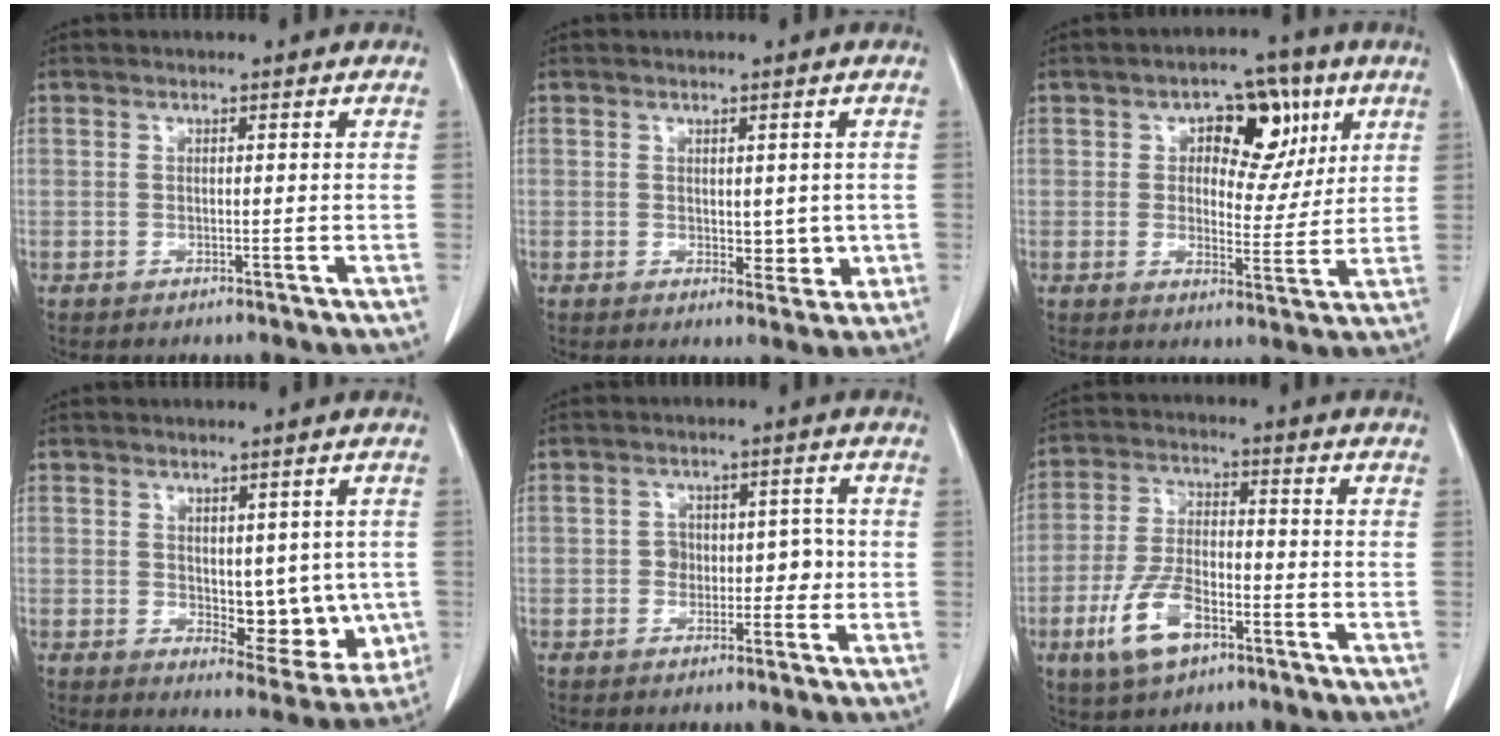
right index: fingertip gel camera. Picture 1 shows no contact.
{"total": 3.4, "force": [0.1, 2.1, 2.6], "torque": [-0.026, -0.005, 0.010]}
{"total": 9.7, "force": [3.9, 5.5, 6.9], "torque": [-0.079, 0.020, 0.055]}
{"total": 8.7, "force": [-0.3, 4.6, 7.3], "torque": [-0.073, -0.006, 0.012]}
{"total": 4.0, "force": [-0.7, 3.1, 2.5], "torque": [-0.017, 0.025, -0.008]}
{"total": 9.6, "force": [-4.8, 4.1, 7.2], "torque": [-0.170, -0.003, -0.087]}